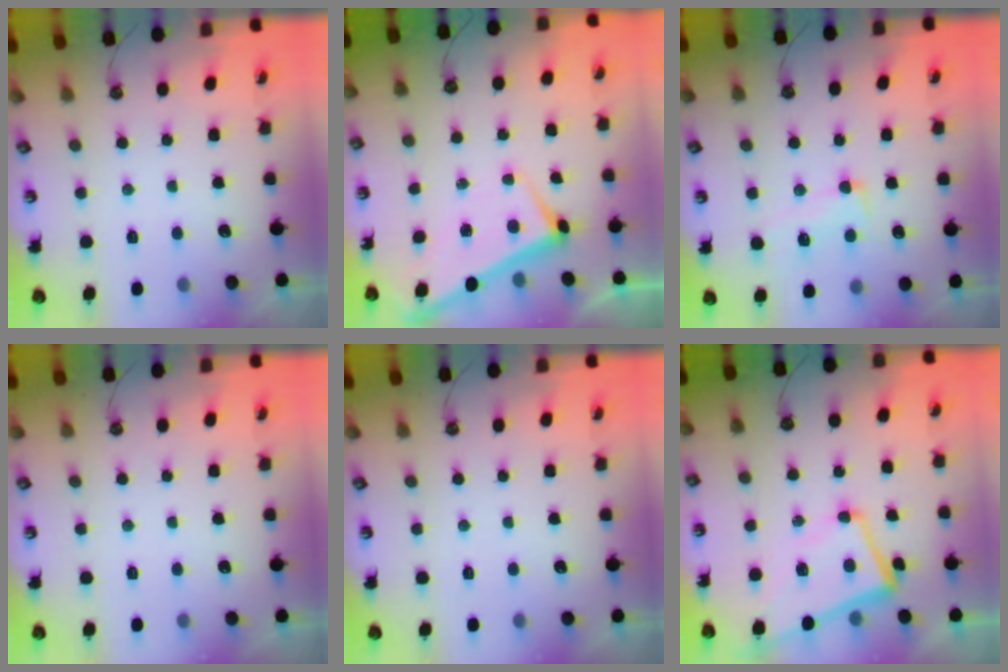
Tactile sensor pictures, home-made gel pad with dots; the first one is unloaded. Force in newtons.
{"total": 1.2, "press": 1.2, "slide": 0.1}
{"total": 3.0, "press": 2.8, "slide": 1.2}
{"total": 0.0}
{"total": 0.0}
{"total": 2.8, "press": 2.1, "slide": 1.9}